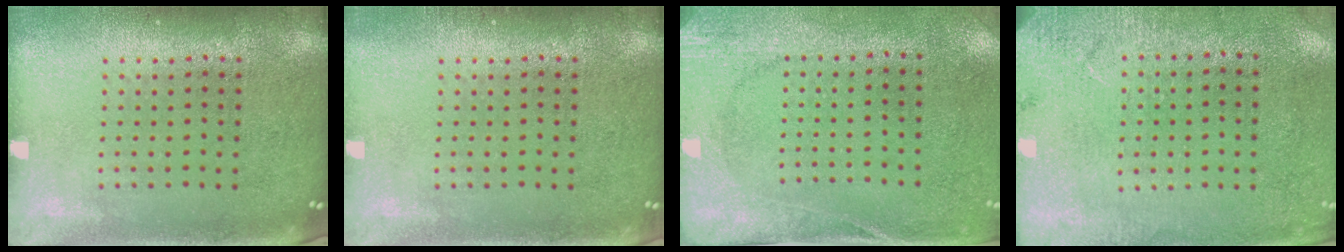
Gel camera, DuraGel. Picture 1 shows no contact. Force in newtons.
{"total": 0.6, "press": 0.6, "slide": 0.1}
{"total": 2.7, "press": 2.1, "slide": 1.7}
{"total": 2.7, "press": 2.3, "slide": 1.3}